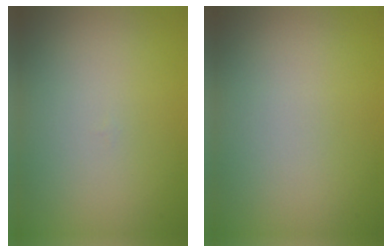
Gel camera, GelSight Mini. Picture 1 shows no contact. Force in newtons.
{"total": 0.0}